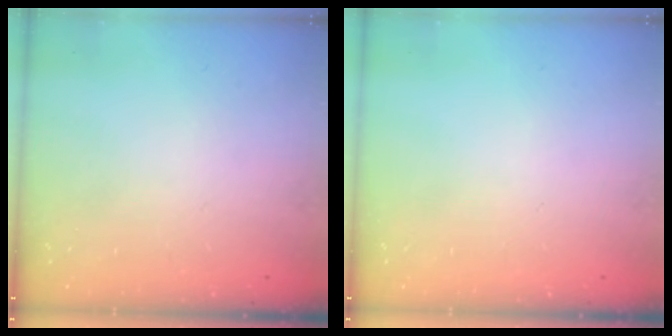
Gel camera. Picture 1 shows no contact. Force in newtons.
{"total": 0.0}